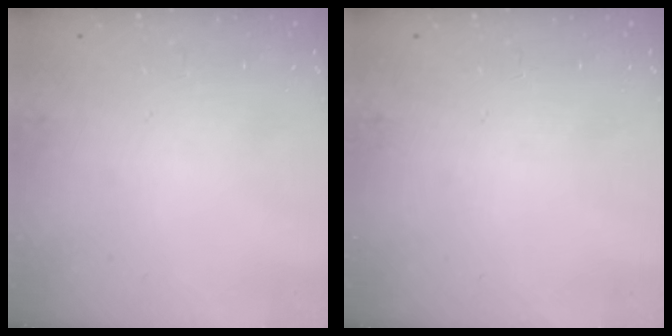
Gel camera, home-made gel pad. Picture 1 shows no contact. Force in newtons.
{"total": 0.0}